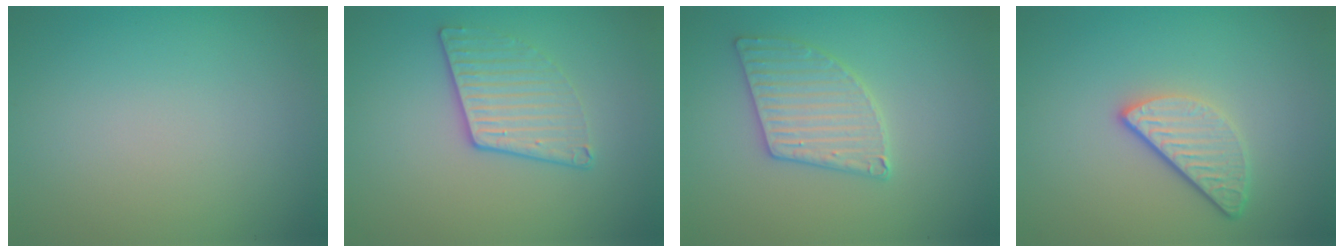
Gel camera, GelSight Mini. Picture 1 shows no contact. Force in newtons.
{"total": 3.2, "press": 2.8, "slide": 1.6}
{"total": 3.4, "press": 3.3, "slide": 0.7}
{"total": 3.3, "press": 2.6, "slide": 2.0}